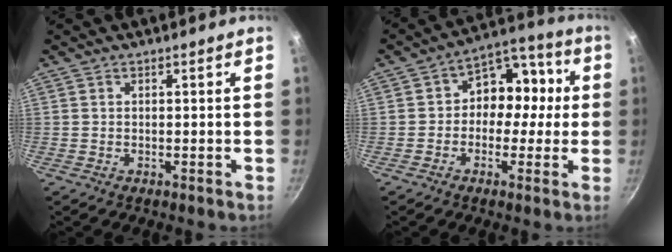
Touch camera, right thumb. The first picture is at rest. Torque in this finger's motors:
{"motor_torque": [-0.17, 0.53, -0.01, 0.09, 0.07]}